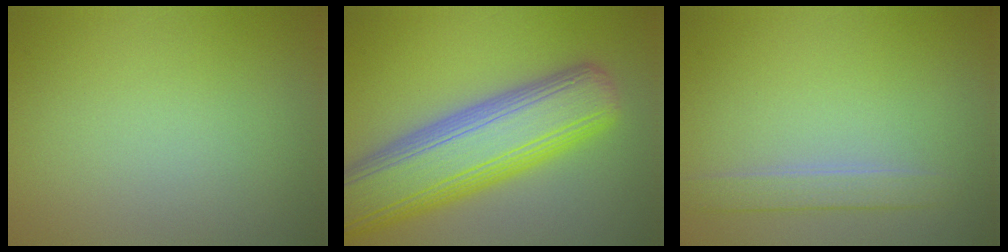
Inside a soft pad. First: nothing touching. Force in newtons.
{"total": 10.8, "press": 10.8, "slide": 0.4}
{"total": 1.9, "press": 1.9, "slide": 0.1}